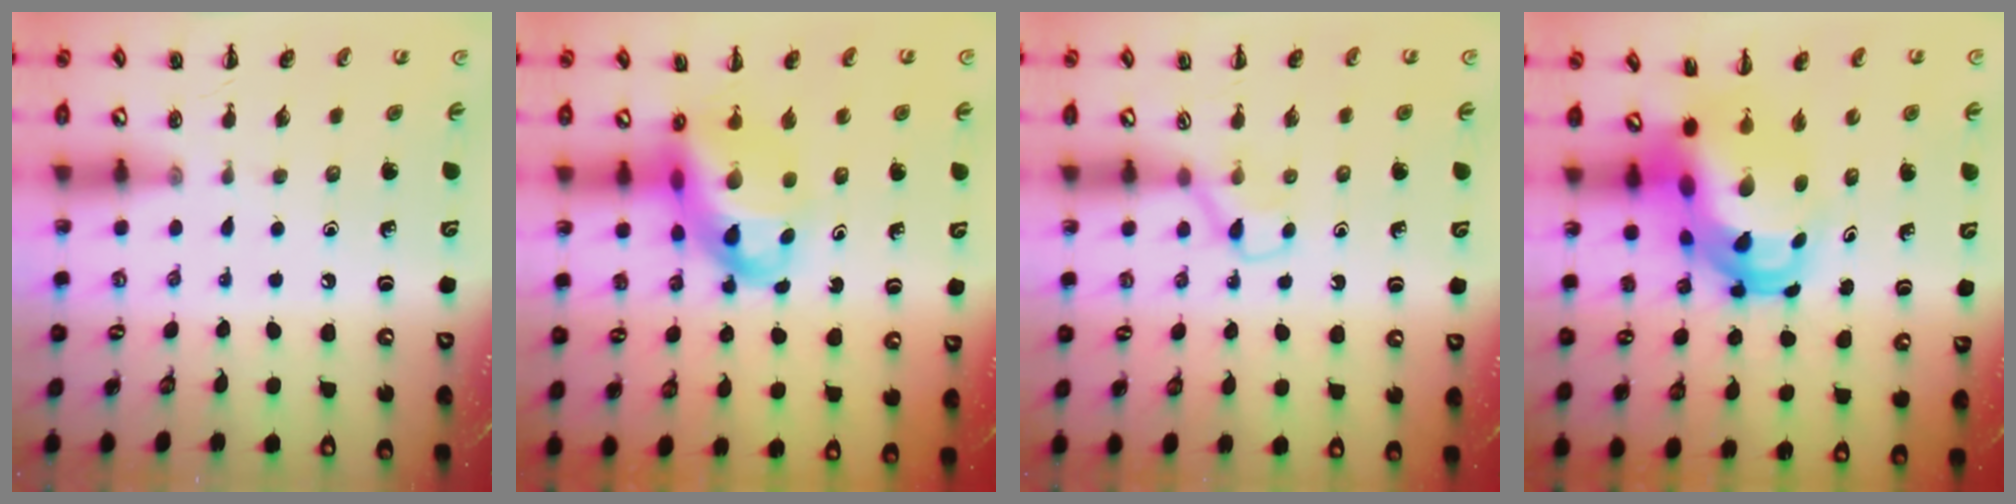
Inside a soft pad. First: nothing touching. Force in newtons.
{"total": 11.9, "press": 11.5, "slide": 3.1}
{"total": 3.5, "press": 3.3, "slide": 1.2}
{"total": 9.0, "press": 8.6, "slide": 2.5}